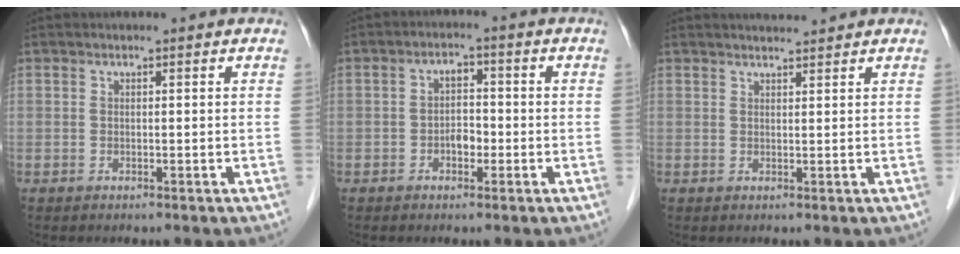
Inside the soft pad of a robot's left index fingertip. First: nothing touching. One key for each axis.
{"total": 3.3, "fx": -1.1, "fy": 2.1, "fz": 2.3, "tx": -0.037, "ty": 0.012, "tz": -0.020}
{"total": 2.7, "fx": 2.6, "fy": 0.1, "fz": 0.6, "tx": -0.012, "ty": 0.012, "tz": 0.042}